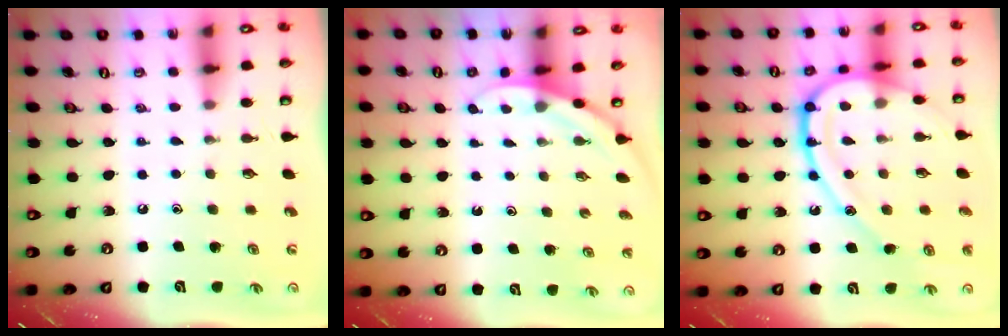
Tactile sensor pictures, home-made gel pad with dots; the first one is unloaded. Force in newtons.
{"total": 4.1, "press": 4.1, "slide": 0.3}
{"total": 18.7, "press": 18.7, "slide": 1.2}